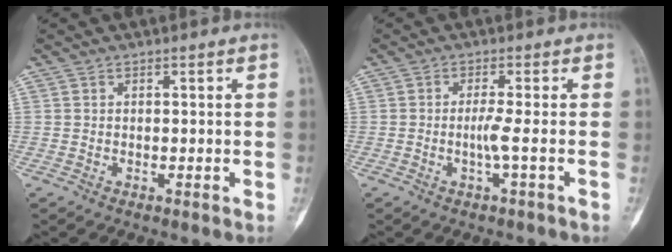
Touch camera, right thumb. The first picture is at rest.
{"total": 2.6, "force": [-0.6, -0.6, 2.4], "torque": [-0.061, -0.003, -0.015]}